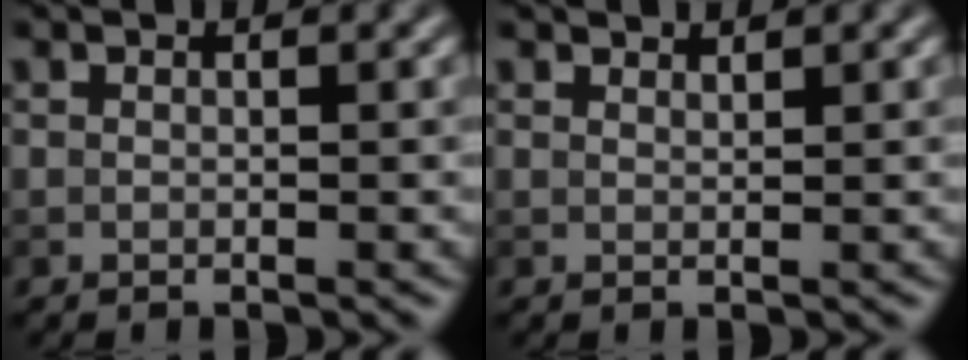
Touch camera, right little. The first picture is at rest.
{"total": 1.1, "force": [1.1, 0.0, 0.1], "torque": [-0.001, -0.002, 0.016]}